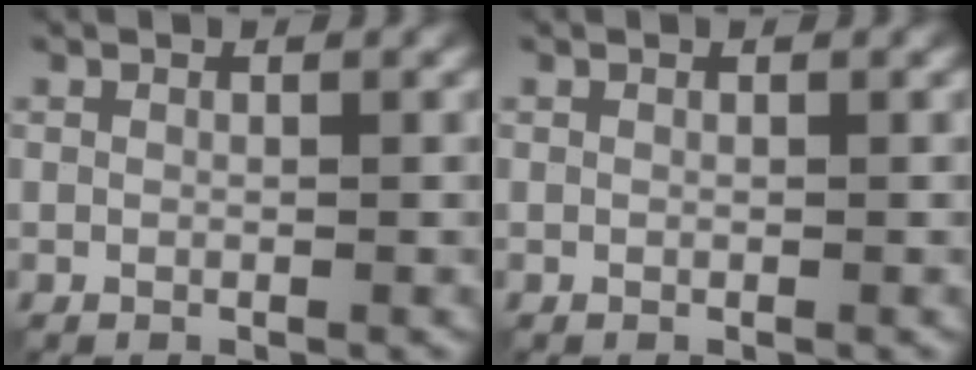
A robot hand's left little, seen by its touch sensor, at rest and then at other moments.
{"total": 0.0}